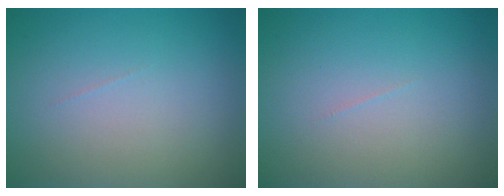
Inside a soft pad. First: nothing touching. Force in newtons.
{"total": 0.0}